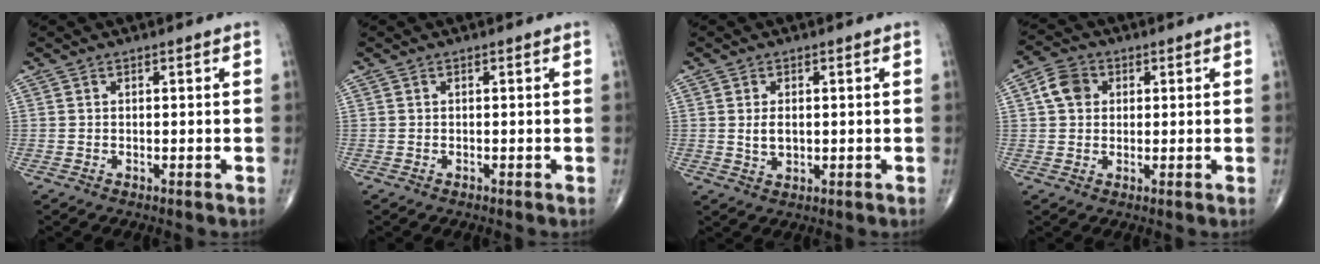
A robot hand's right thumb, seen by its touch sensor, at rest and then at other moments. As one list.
[{"total": 0.0}, {"total": 3.2, "force": [0.2, 2.0, 2.5], "torque": [-0.041, -0.005, 0.008]}, {"total": 5.4, "force": [1.2, 4.4, 2.9], "torque": [-0.043, 0.006, 0.016]}]